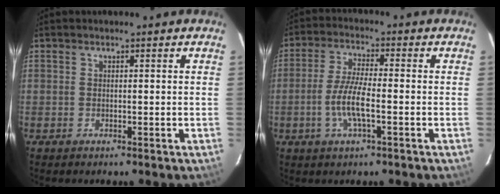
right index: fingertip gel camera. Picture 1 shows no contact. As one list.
[{"total": 7.2, "force": [-2.1, 1.4, 6.7], "torque": [-0.137, -0.002, -0.043]}]